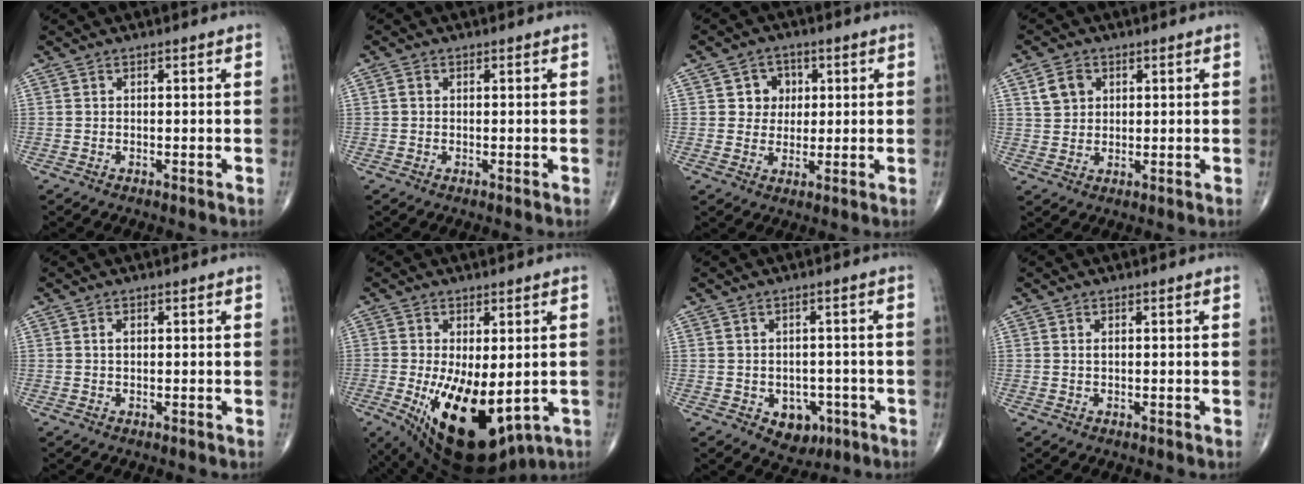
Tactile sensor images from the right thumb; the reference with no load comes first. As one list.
[{"total": 0.8, "force": [0.1, 0.7, 0.4], "torque": [-0.008, 0.002, 0.001]}, {"total": 5.4, "force": [1.4, 4.9, 1.7], "torque": [0.009, 0.002, 0.017]}, {"total": 4.8, "force": [1.9, 3.8, 2.2], "torque": [-0.024, -0.006, 0.038]}, {"total": 1.4, "force": [0.4, 0.9, 1.1], "torque": [-0.019, 0.002, 0.007]}, {"total": 17.9, "force": [-4.1, 8.7, 15.1], "torque": [-0.233, -0.023, -0.031]}, {"total": 6.2, "force": [-2.3, 4.7, 3.4], "torque": [-0.012, 0.013, -0.020]}, {"total": 0.9, "force": [0.3, 0.5, 0.7], "torque": [-0.015, 0.003, 0.007]}]